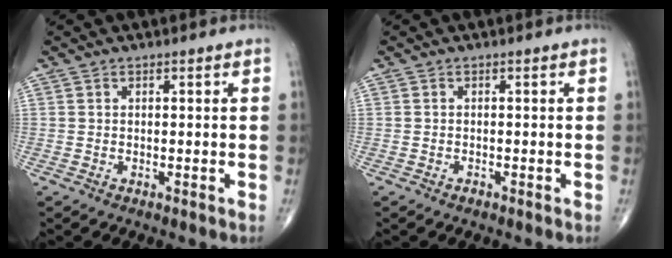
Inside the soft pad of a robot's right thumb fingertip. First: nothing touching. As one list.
[{"total": 0.6, "force": [-0.5, 0.3, 0.2], "torque": [-0.003, 0.001, -0.010]}]